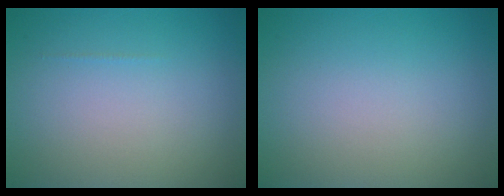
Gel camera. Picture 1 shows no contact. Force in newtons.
{"total": 0.0}